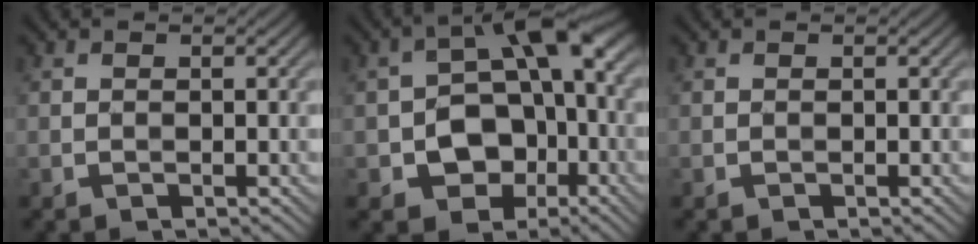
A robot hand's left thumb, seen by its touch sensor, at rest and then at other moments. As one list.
[{"total": 11.0, "force": [-2.7, 7.5, 7.6], "torque": [-0.111, -0.005, -0.056]}, {"total": 0.0}]